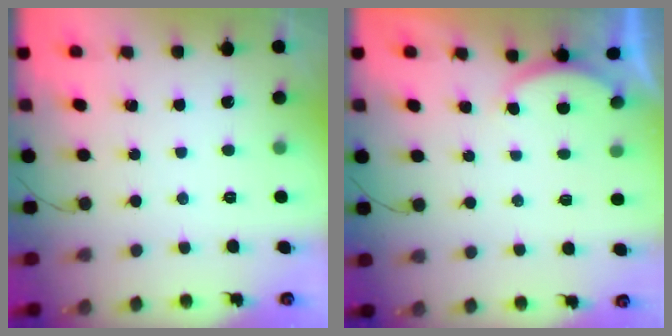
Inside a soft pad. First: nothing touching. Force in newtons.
{"total": 1.7, "press": 1.6, "slide": 0.6}